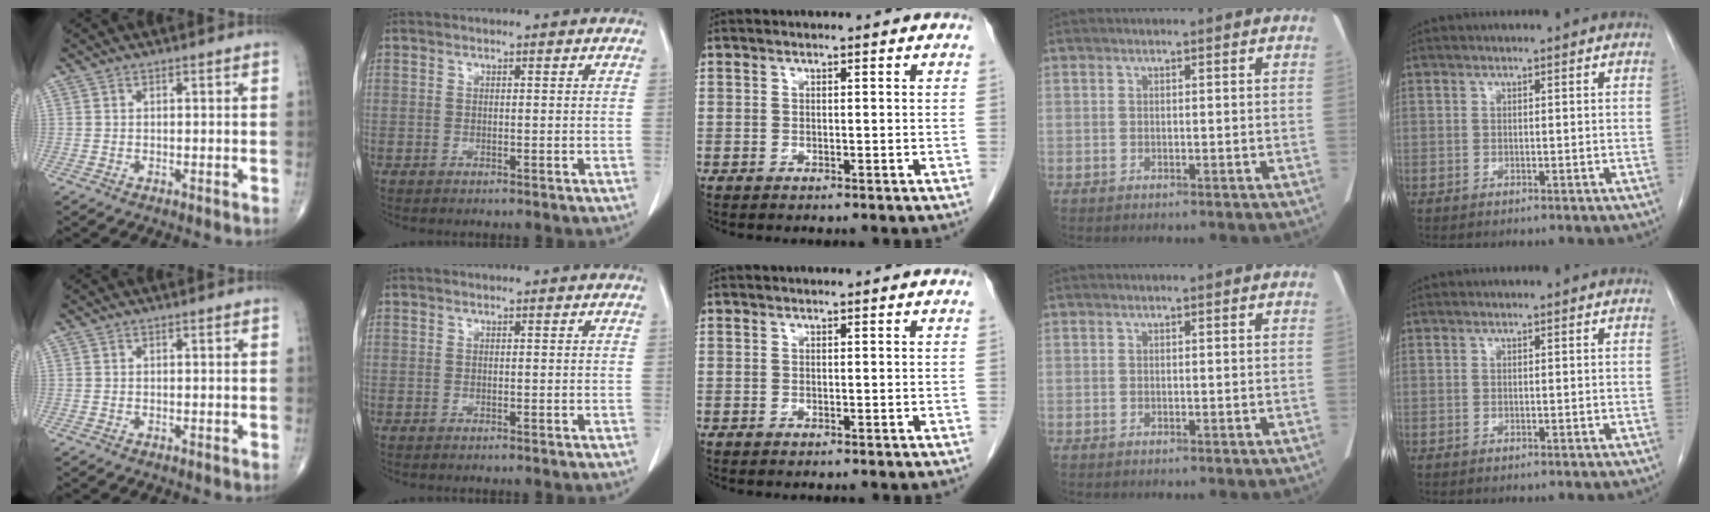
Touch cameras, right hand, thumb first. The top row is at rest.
{}